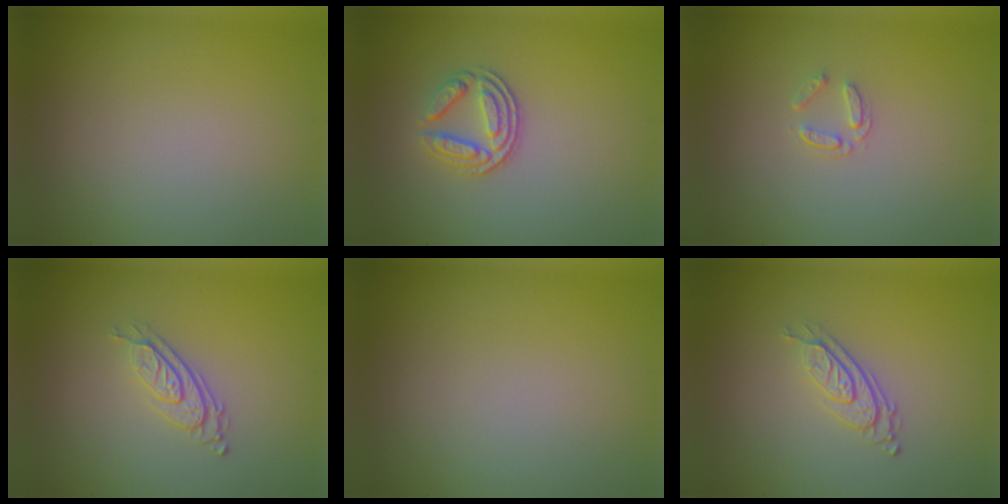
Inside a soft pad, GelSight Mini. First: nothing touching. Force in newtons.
{"total": 3.0, "press": 2.5, "slide": 1.6}
{"total": 1.1, "press": 0.7, "slide": 0.9}
{"total": 2.8, "press": 2.0, "slide": 2.1}
{"total": 0.0}
{"total": 2.8, "press": 2.0, "slide": 2.1}